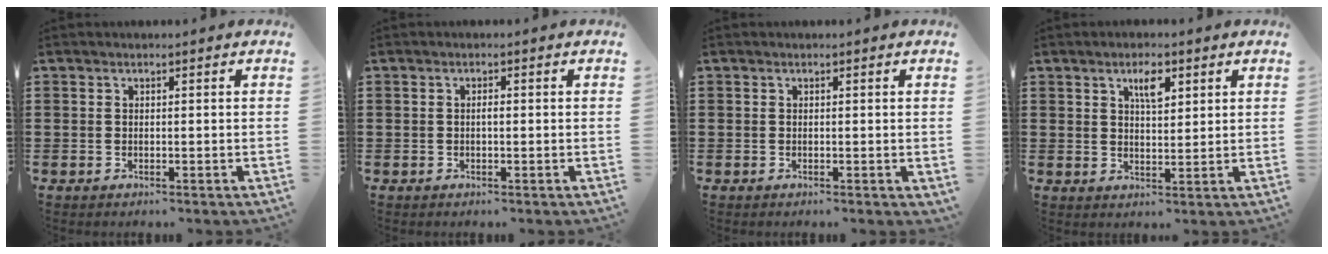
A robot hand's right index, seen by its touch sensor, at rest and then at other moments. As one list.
[{"total": 0.8, "force": [-0.2, 0.2, 0.8], "torque": [-0.015, -0.004, -0.002]}, {"total": 0.0}, {"total": 3.9, "force": [2.1, 1.4, 2.9], "torque": [-0.047, 0.000, 0.033]}]